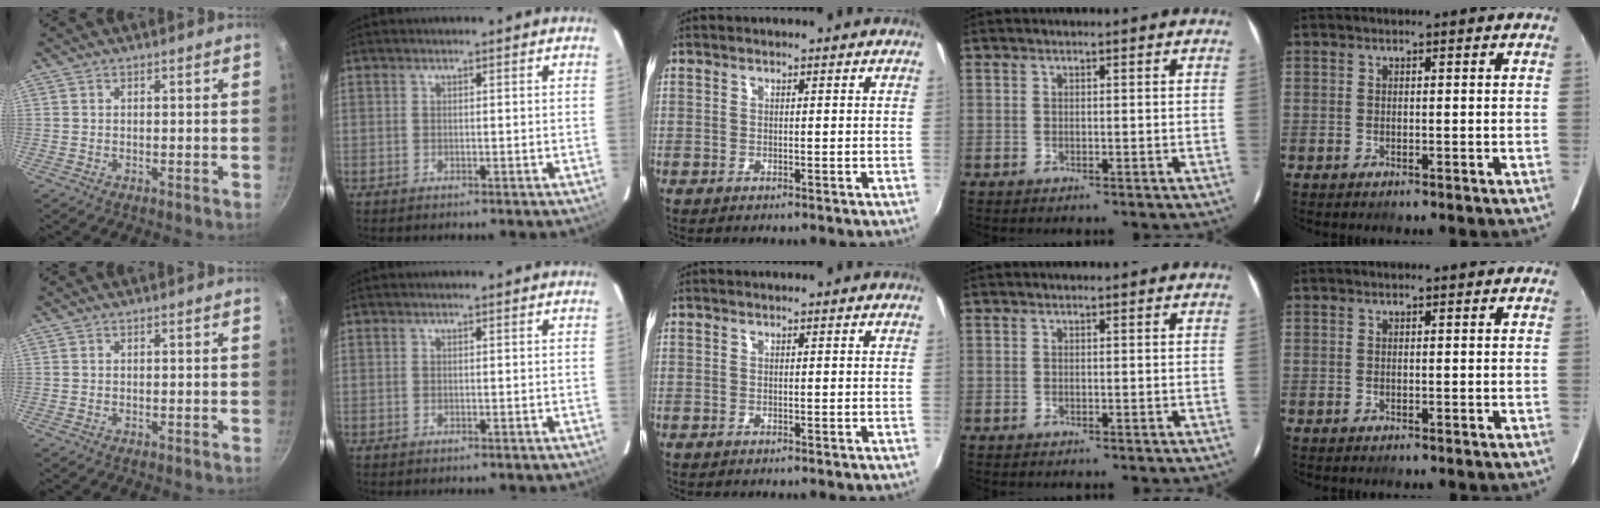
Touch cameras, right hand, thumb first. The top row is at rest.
{}